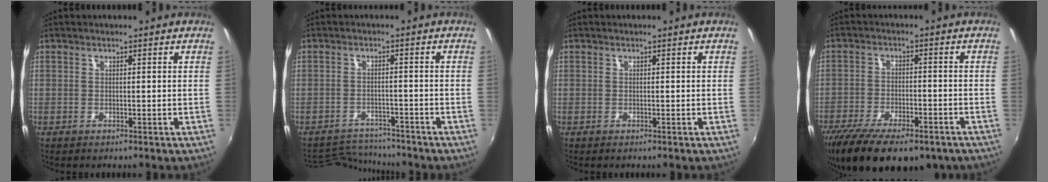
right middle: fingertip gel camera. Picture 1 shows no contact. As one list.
[{"total": 7.1, "force": [-7.0, 1.3, 0.3], "torque": [-0.025, 0.008, -0.114]}, {"total": 0.0}, {"total": 19.7, "force": [-13.6, 8.0, 11.8], "torque": [-0.242, -0.049, -0.205]}]